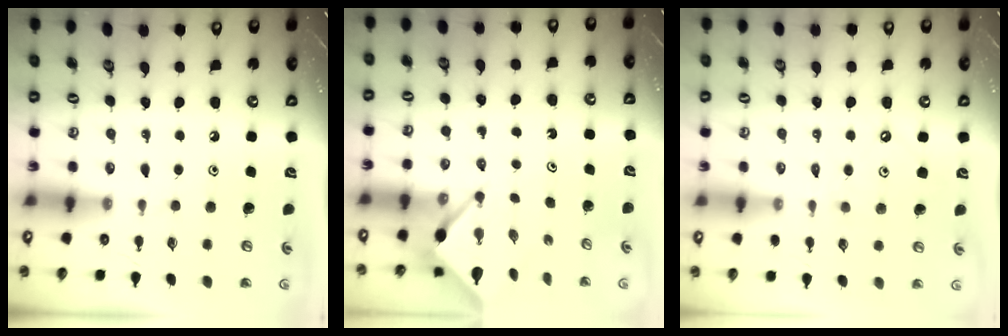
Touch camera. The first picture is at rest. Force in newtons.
{"total": 3.0, "press": 3.0, "slide": 0.2}
{"total": 1.8, "press": 1.8, "slide": 0.3}